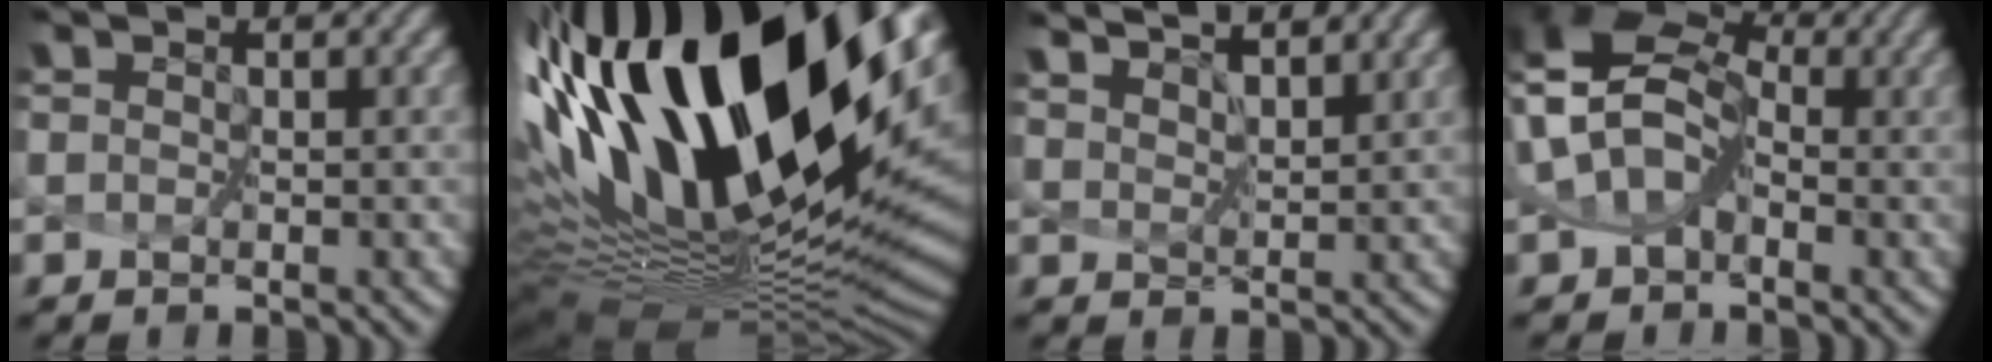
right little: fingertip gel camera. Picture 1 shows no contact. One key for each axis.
{"total": 18.7, "fx": 6.3, "fy": 7.7, "fz": 15.8, "tx": -0.272, "ty": 0.026, "tz": 0.124}
{"total": 5.2, "fx": 5.0, "fy": 0.2, "fz": 1.4, "tx": -0.031, "ty": 0.001, "tz": 0.085}
{"total": 7.5, "fx": 0.3, "fy": 5.0, "fz": 5.6, "tx": -0.088, "ty": 0.021, "tz": -0.003}